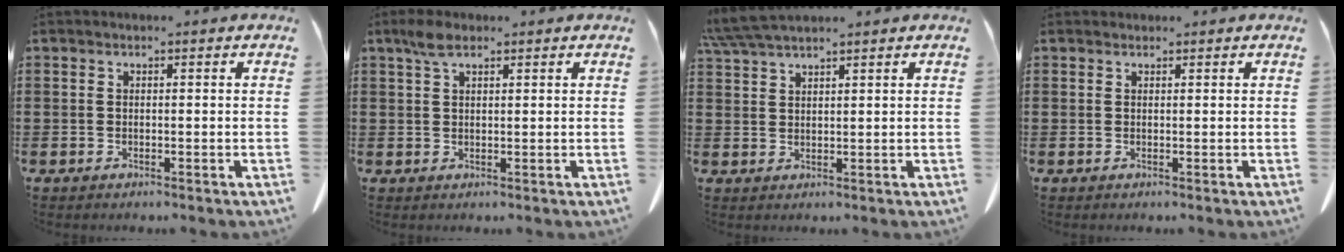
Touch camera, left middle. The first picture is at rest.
{"total": 3.2, "force": [1.9, 1.3, 2.2], "torque": [-0.050, 0.003, 0.035]}
{"total": 4.8, "force": [4.2, 0.4, 2.3], "torque": [-0.057, -0.006, 0.079]}
{"total": 0.6, "force": [0.6, 0.2, 0.0], "torque": [-0.002, -0.001, 0.013]}